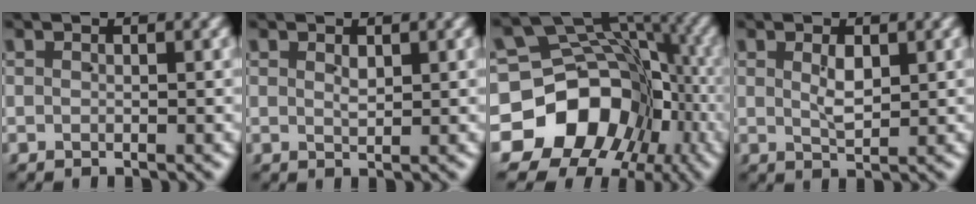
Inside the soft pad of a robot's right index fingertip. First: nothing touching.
{"total": 0.8, "force": [0.5, 0.3, 0.6], "torque": [-0.011, -0.003, 0.011]}
{"total": 20.5, "force": [-4.5, 16.5, 11.3], "torque": [-0.209, -0.059, -0.061]}
{"total": 1.9, "force": [0.6, 0.7, 1.7], "torque": [-0.030, -0.003, 0.014]}